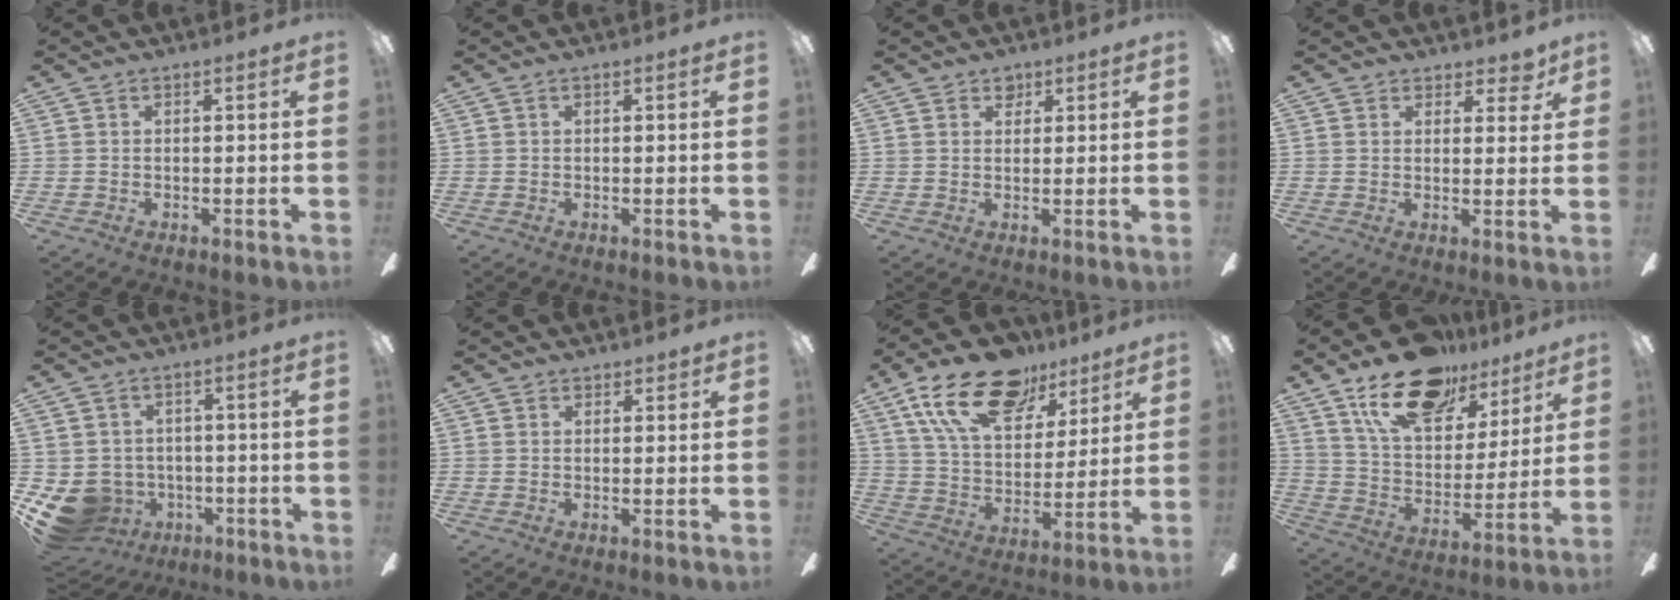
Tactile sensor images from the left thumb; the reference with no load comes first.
{"total": 0.0}
{"total": 2.7, "force": [1.9, 1.8, 0.5], "torque": [0.002, -0.003, 0.033]}
{"total": 4.4, "force": [3.3, 2.6, 1.3], "torque": [-0.010, -0.013, 0.058]}
{"total": 9.0, "force": [-3.6, 7.7, 2.8], "torque": [-0.096, 0.019, -0.059]}
{"total": 1.7, "force": [1.4, 0.9, 0.0], "torque": [0.008, -0.001, 0.025]}
{"total": 20.7, "force": [12.8, 11.2, 11.9], "torque": [-0.205, -0.050, 0.227]}
{"total": 20.4, "force": [14.0, 10.4, 10.5], "torque": [-0.175, -0.076, 0.248]}